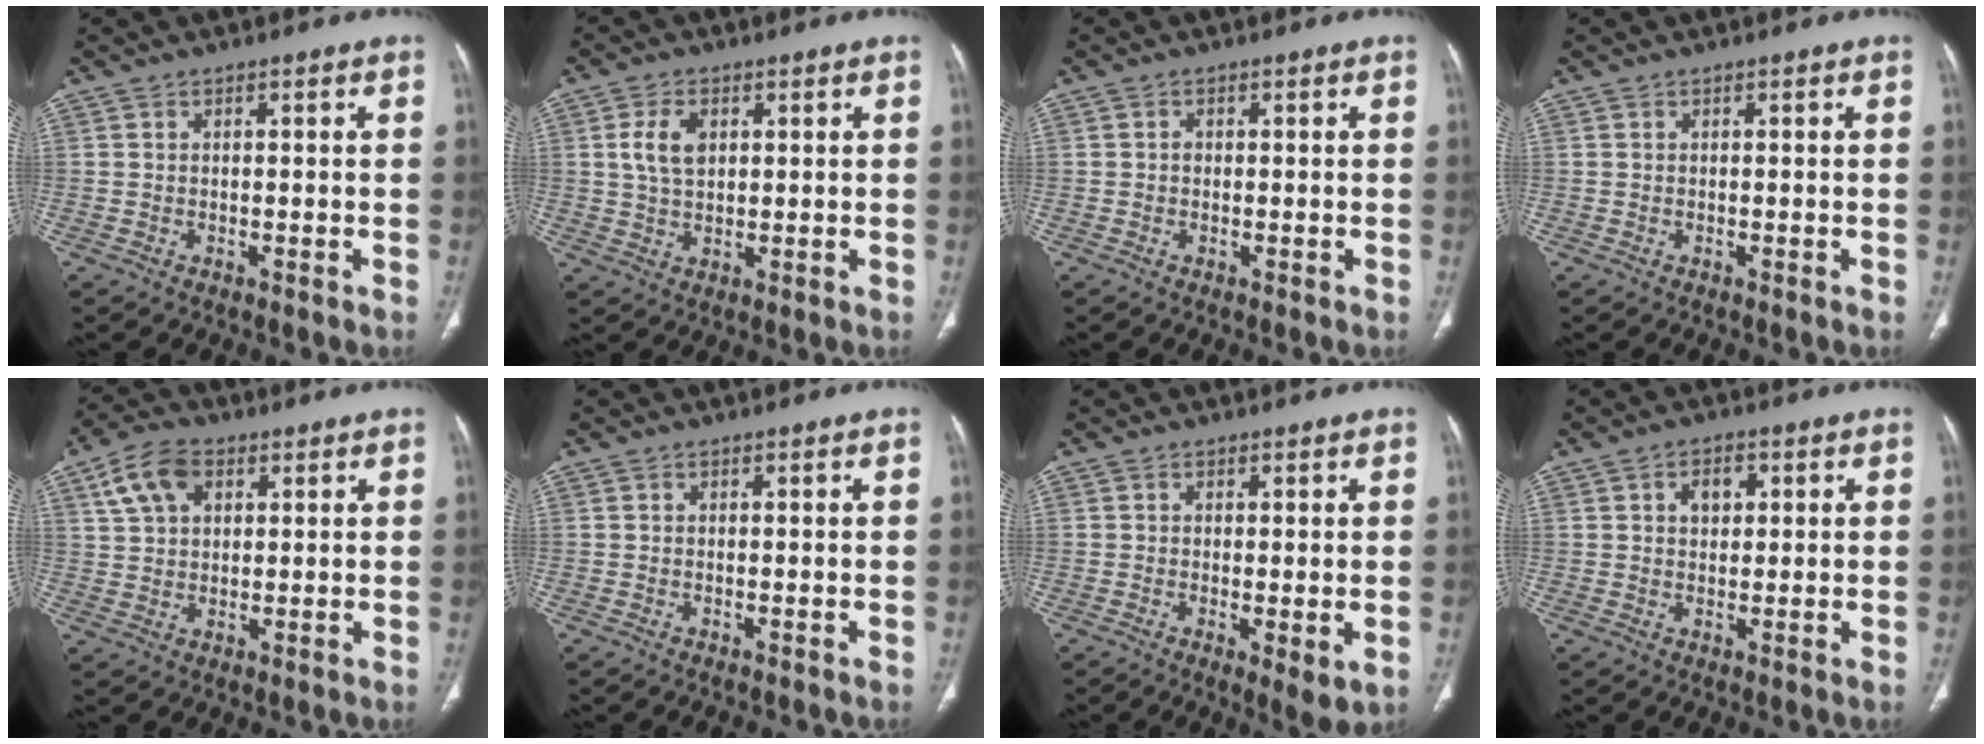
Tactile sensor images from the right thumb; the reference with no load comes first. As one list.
[{"total": 5.7, "force": [1.5, 3.5, 4.2], "torque": [-0.077, -0.002, 0.029]}, {"total": 0.6, "force": [-0.1, 0.5, 0.3], "torque": [-0.002, 0.002, -0.003]}, {"total": 0.0}, {"total": 8.8, "force": [3.8, 5.7, 5.5], "torque": [-0.093, 0.003, 0.068]}, {"total": 0.0}, {"total": 4.4, "force": [-0.7, 1.4, 4.1], "torque": [-0.069, -0.017, -0.011]}, {"total": 4.1, "force": [1.3, 2.9, 2.6], "torque": [-0.026, -0.001, 0.019]}]